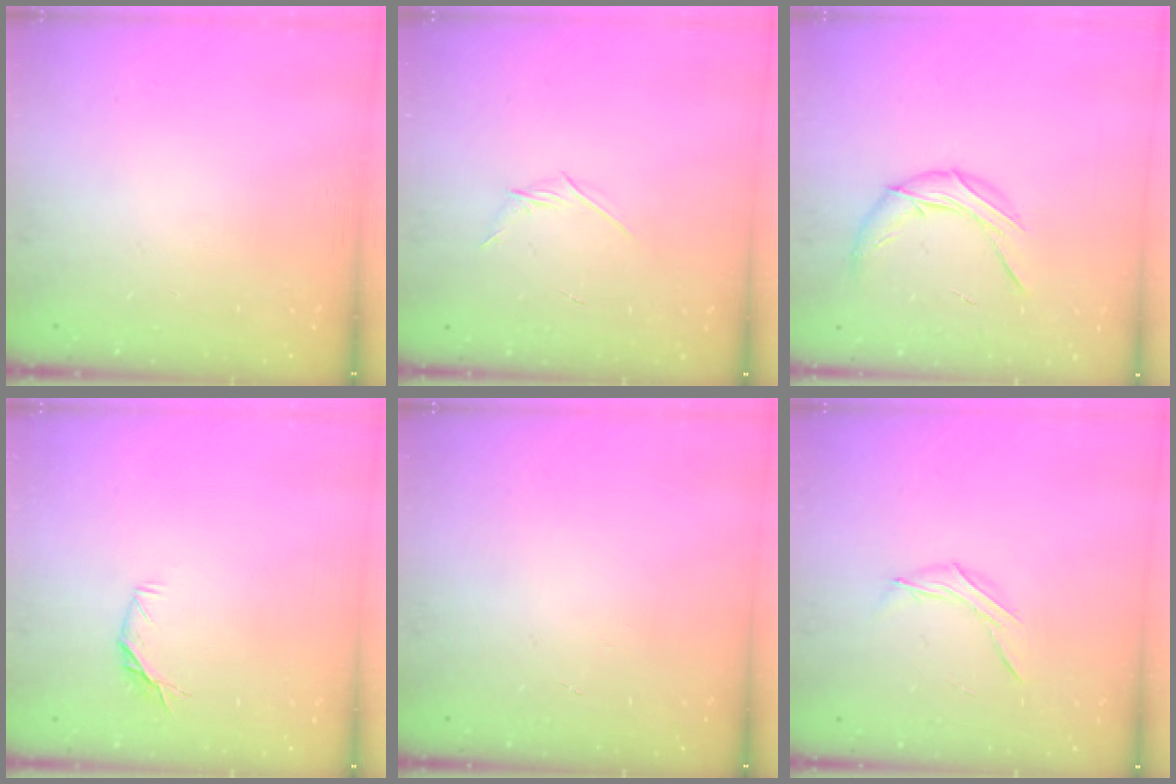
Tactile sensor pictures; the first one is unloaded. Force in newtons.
{"total": 2.9, "press": 2.8, "slide": 0.8}
{"total": 10.5, "press": 10.4, "slide": 1.0}
{"total": 5.3, "press": 5.2, "slide": 1.1}
{"total": 0.0}
{"total": 5.7, "press": 5.6, "slide": 1.2}